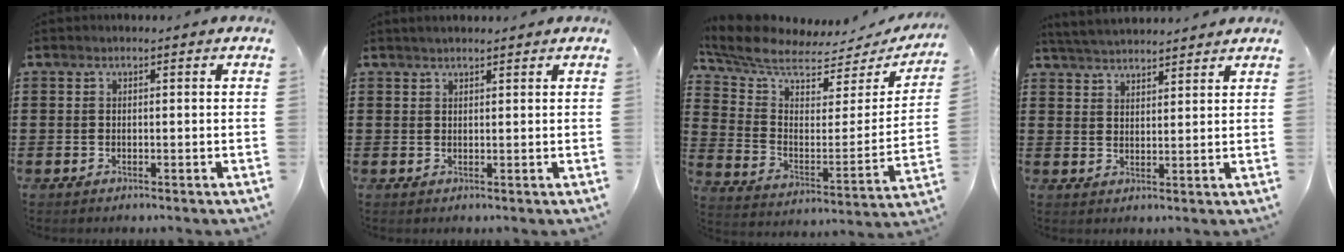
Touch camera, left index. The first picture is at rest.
{"total": 1.3, "force": [1.2, 0.2, 0.4], "torque": [-0.008, 0.001, 0.022]}
{"total": 6.2, "force": [5.4, 1.8, 2.5], "torque": [-0.078, -0.048, 0.090]}
{"total": 3.8, "force": [3.8, 0.1, 0.5], "torque": [-0.021, -0.010, 0.069]}